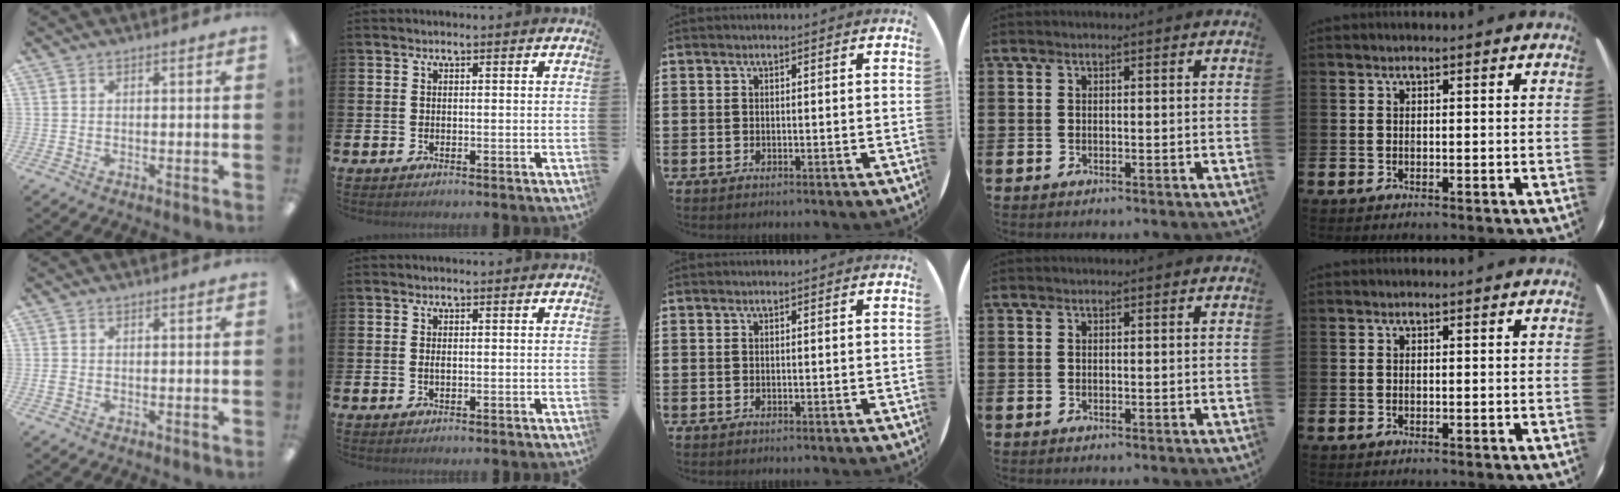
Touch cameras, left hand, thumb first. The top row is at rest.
{"thumb": {"total": 0.9, "force": [-0.1, 0.7, 0.6], "torque": [-0.011, 0.003, -0.003]}, "index": {"total": 0.5, "force": [0.0, 0.2, 0.5], "torque": [-0.010, 0.000, 0.001]}}